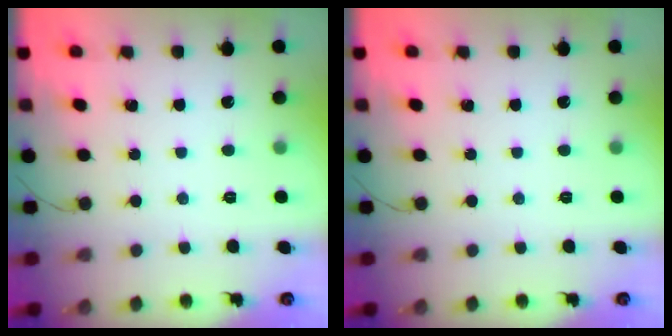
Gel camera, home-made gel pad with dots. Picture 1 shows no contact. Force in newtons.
{"total": 0.0}